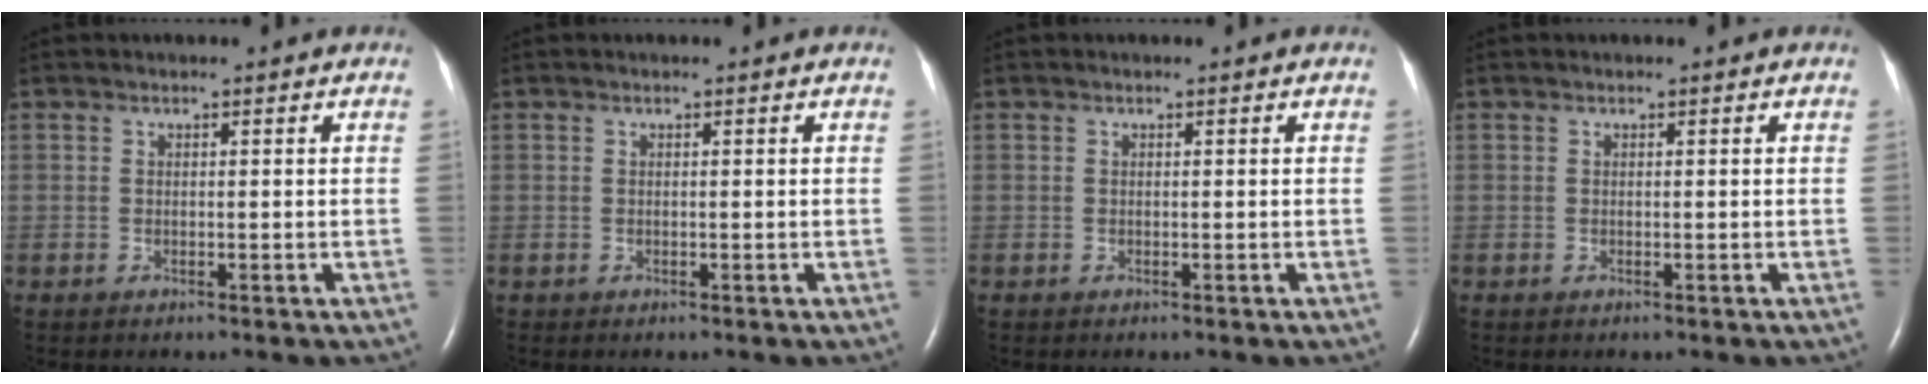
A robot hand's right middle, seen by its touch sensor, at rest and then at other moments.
{"total": 0.0}
{"total": 0.0}
{"total": 0.0}